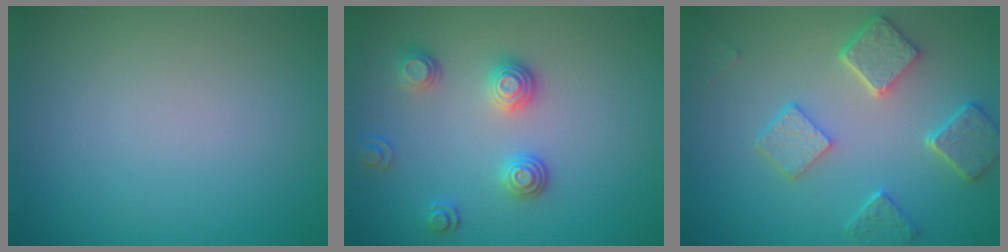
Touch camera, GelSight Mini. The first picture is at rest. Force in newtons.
{"total": 2.9, "press": 2.5, "slide": 1.5}
{"total": 5.1, "press": 4.0, "slide": 3.2}